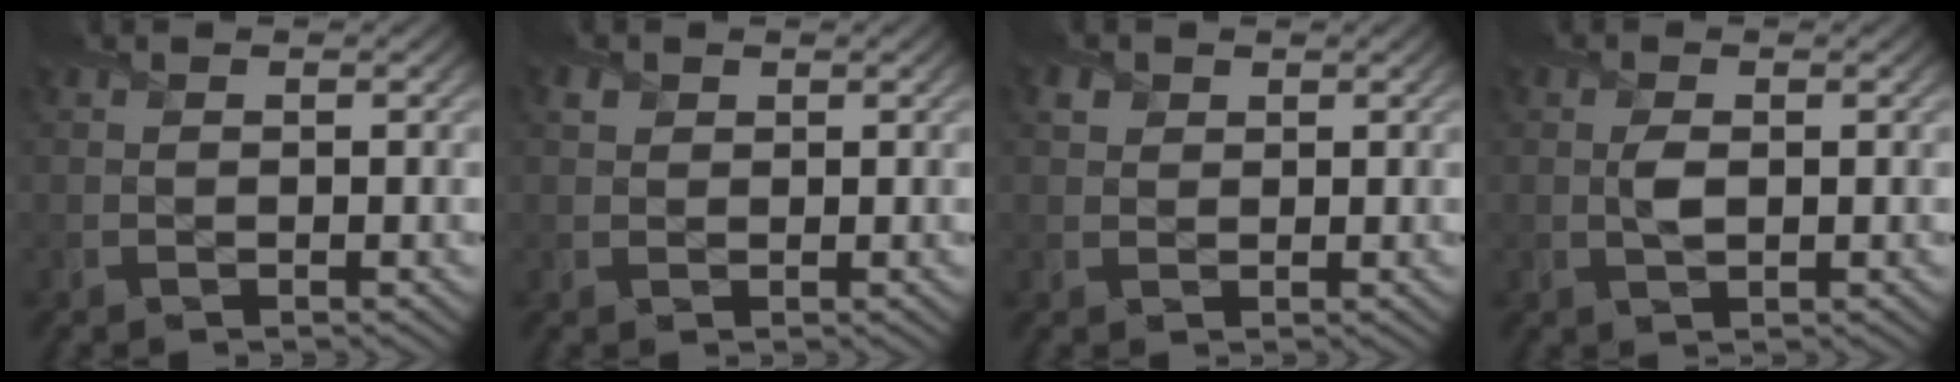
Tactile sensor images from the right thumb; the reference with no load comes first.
{"total": 1.1, "force": [0.8, 0.8, 0.3], "torque": [-0.007, 0.004, 0.014]}
{"total": 1.4, "force": [1.0, 1.0, 0.3], "torque": [-0.010, 0.004, 0.017]}
{"total": 1.7, "force": [0.1, 0.7, 1.6], "torque": [-0.040, 0.001, 0.000]}